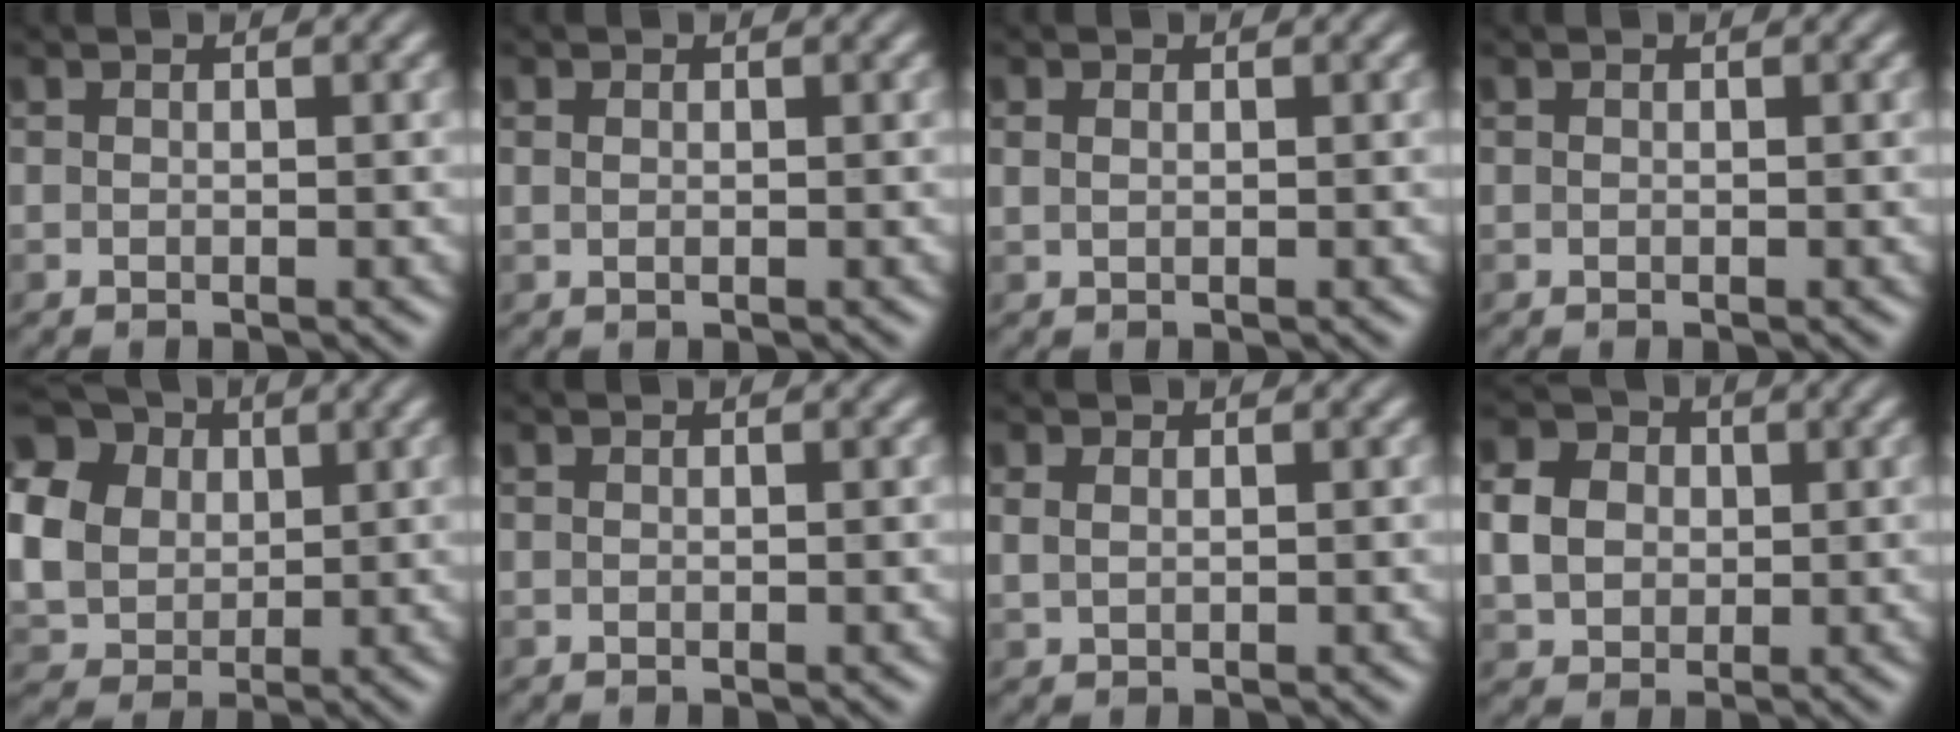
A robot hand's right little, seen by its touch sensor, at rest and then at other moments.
{"total": 0.5, "force": [0.1, 0.4, 0.4], "torque": [-0.008, -0.001, 0.003]}
{"total": 0.8, "force": [0.3, 0.5, 0.5], "torque": [-0.011, -0.002, 0.007]}
{"total": 0.0}
{"total": 13.3, "force": [3.6, 11.2, 6.3], "torque": [-0.163, 0.016, 0.056]}
{"total": 0.0}
{"total": 1.3, "force": [0.5, 0.9, 0.8], "torque": [-0.017, -0.002, 0.014]}
{"total": 4.1, "force": [0.2, 3.5, 2.1], "torque": [-0.042, 0.006, 0.004]}